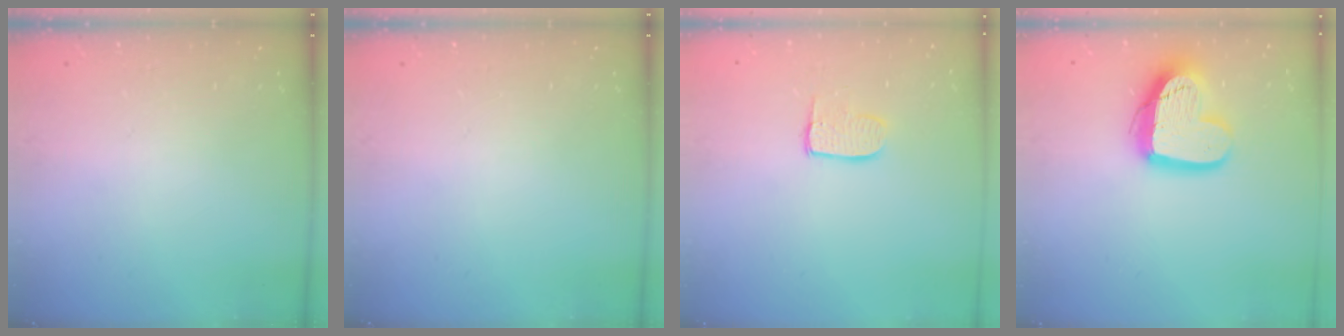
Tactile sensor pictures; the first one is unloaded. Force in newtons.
{"total": 0.0}
{"total": 7.0, "press": 7.0, "slide": 0.3}
{"total": 16.7, "press": 16.6, "slide": 1.4}